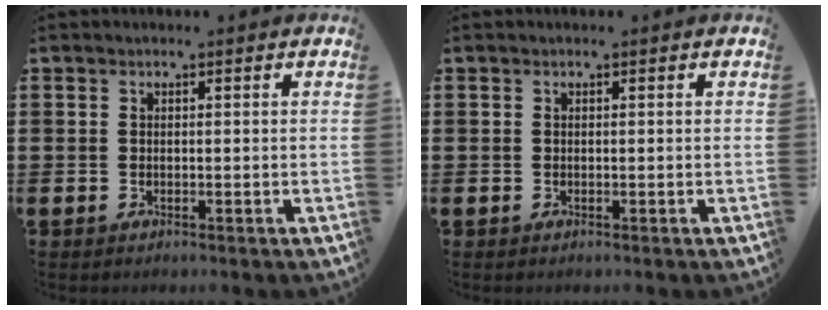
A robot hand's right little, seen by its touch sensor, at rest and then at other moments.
{"total": 0.0}